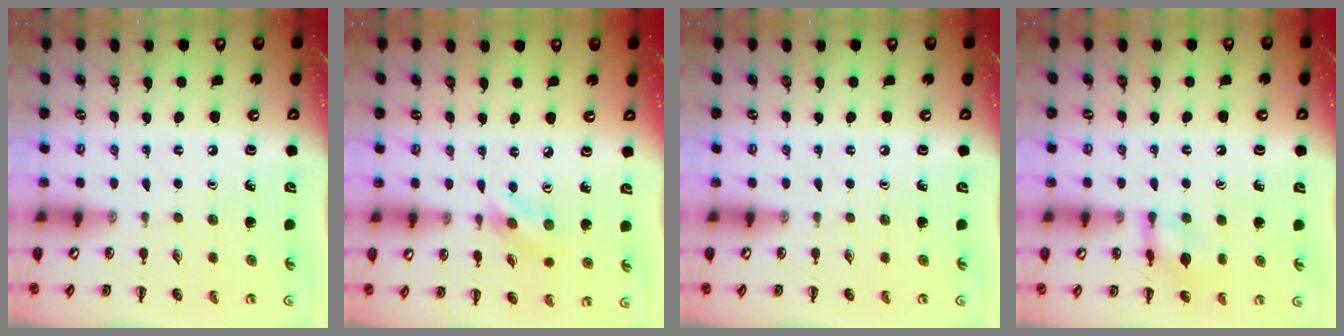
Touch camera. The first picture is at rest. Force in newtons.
{"total": 2.6, "press": 2.6, "slide": 0.6}
{"total": 0.0}
{"total": 10.4, "press": 10.4, "slide": 0.5}